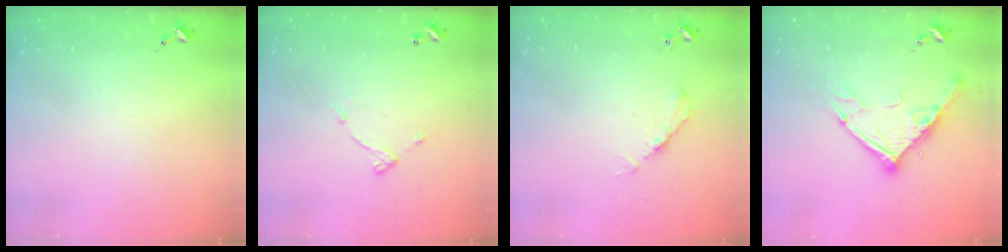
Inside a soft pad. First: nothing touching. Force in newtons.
{"total": 7.2, "press": 7.2, "slide": 0.5}
{"total": 4.2, "press": 4.1, "slide": 0.6}
{"total": 14.5, "press": 14.4, "slide": 1.4}